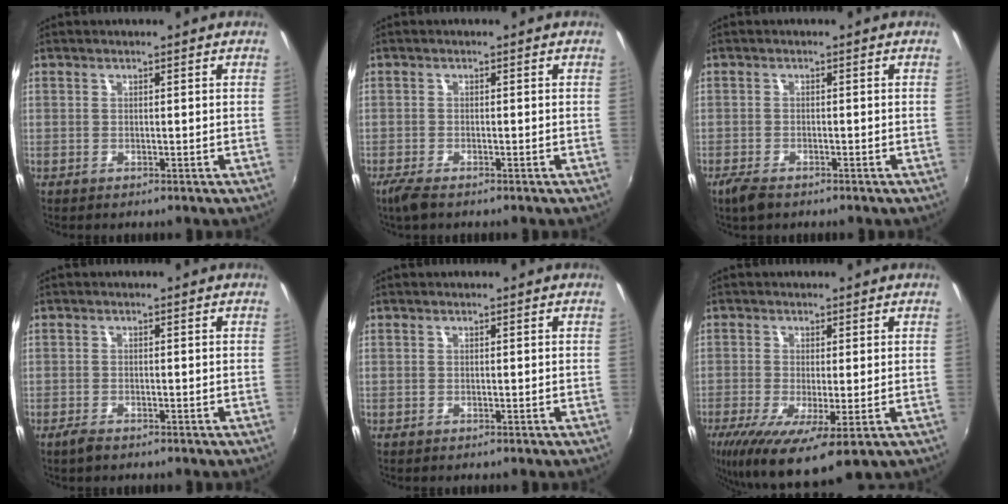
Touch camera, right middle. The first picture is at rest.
{"total": 3.1, "force": [-2.2, 0.7, 2.0], "torque": [-0.048, -0.010, -0.043]}
{"total": 3.5, "force": [-2.6, 1.3, 2.0], "torque": [-0.051, -0.010, -0.051]}
{"total": 2.0, "force": [-1.5, 0.6, 1.1], "torque": [-0.026, -0.004, -0.029]}
{"total": 0.0}
{"total": 11.1, "force": [-4.5, 2.6, 9.8], "torque": [-0.191, -0.044, -0.073]}